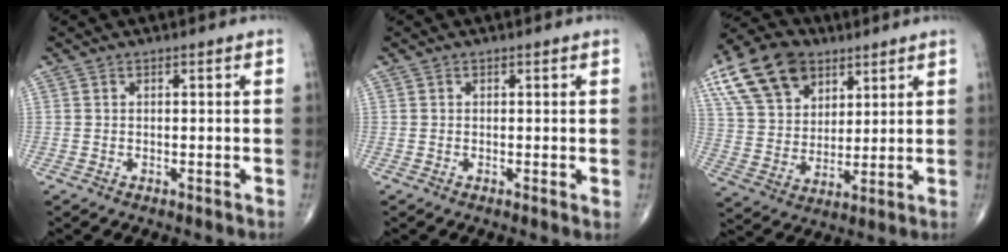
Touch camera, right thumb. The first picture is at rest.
{"total": 0.6, "force": [0.1, 0.2, 0.6], "torque": [-0.010, -0.003, -0.003]}
{"total": 16.8, "force": [8.7, 11.1, 9.2], "torque": [-0.155, -0.014, 0.160]}